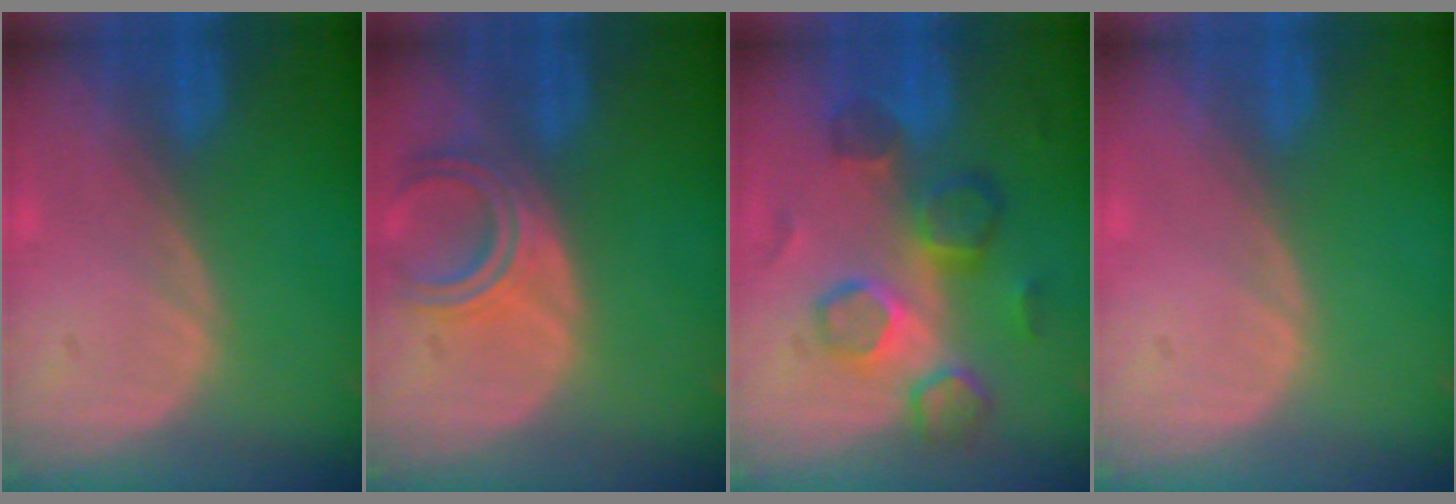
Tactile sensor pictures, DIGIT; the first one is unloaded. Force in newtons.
{"total": 5.7, "press": 5.2, "slide": 2.4}
{"total": 8.8, "press": 8.5, "slide": 2.3}
{"total": 0.0}